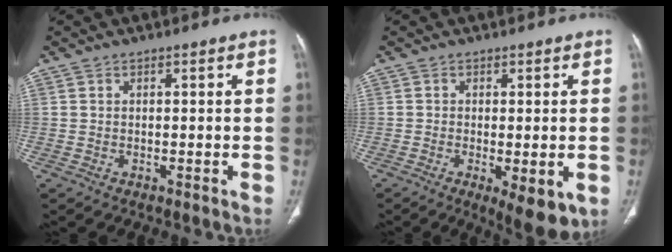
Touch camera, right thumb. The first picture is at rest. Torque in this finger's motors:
{"motor_torque": [-0.50, 0.50, -0.14, 0.17, 0.03]}